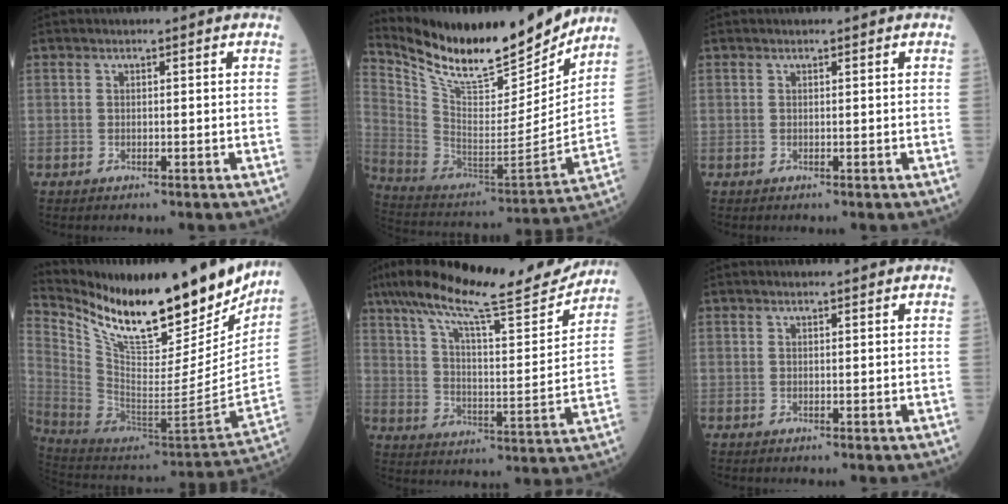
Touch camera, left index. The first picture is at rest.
{"total": 22.2, "force": [19.2, 4.5, 10.1], "torque": [-0.191, -0.039, 0.323]}
{"total": 0.0}
{"total": 27.1, "force": [20.8, 7.1, 16.0], "torque": [-0.278, -0.043, 0.332]}
{"total": 20.9, "force": [18.0, 2.0, 10.5], "torque": [-0.187, -0.002, 0.271]}
{"total": 0.0}